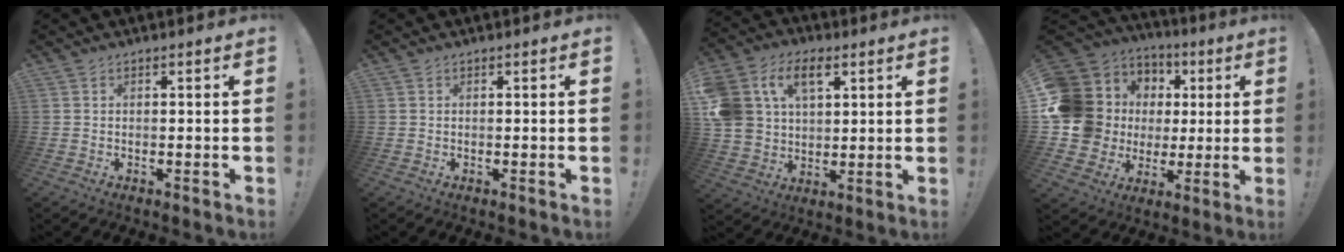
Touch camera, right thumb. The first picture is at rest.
{"total": 0.0}
{"total": 15.7, "force": [6.7, 11.3, 8.7], "torque": [-0.166, -0.031, 0.128]}
{"total": 17.1, "force": [2.6, 15.1, 7.5], "torque": [-0.128, -0.012, 0.090]}